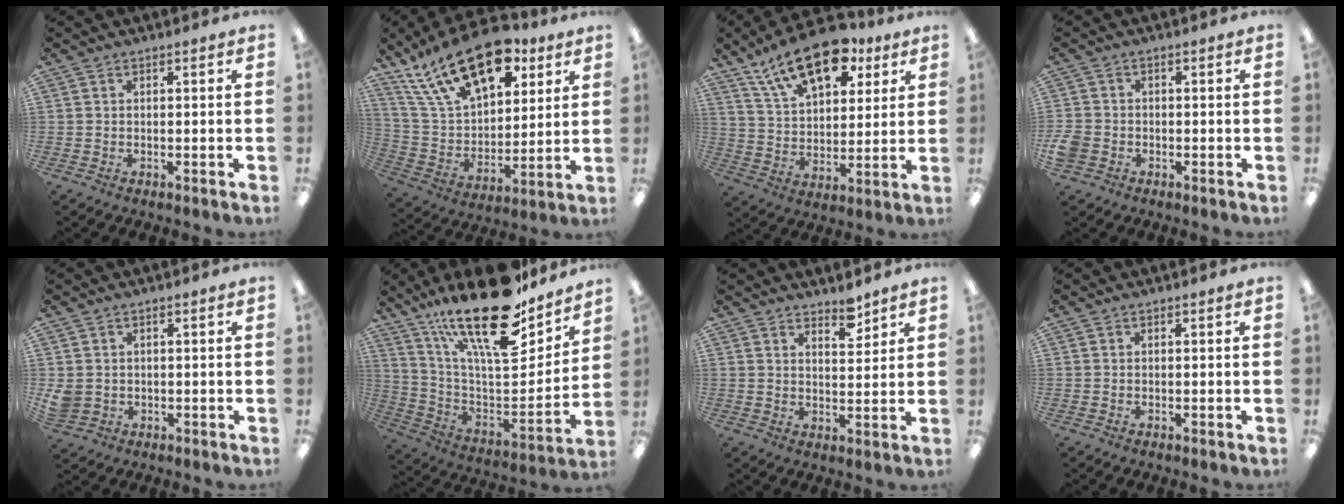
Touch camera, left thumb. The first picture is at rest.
{"total": 23.8, "force": [14.7, 12.2, 14.2], "torque": [-0.246, -0.075, 0.260]}
{"total": 18.7, "force": [12.2, 9.4, 10.7], "torque": [-0.170, -0.056, 0.215]}
{"total": 3.5, "force": [-1.3, 2.9, 1.4], "torque": [-0.026, 0.007, -0.025]}
{"total": 3.3, "force": [0.5, 3.0, 1.1], "torque": [-0.022, -0.001, 0.008]}
{"total": 26.6, "force": [18.2, 9.4, 17.0], "torque": [-0.287, -0.117, 0.310]}
{"total": 4.9, "force": [4.4, 1.6, 1.5], "torque": [0.001, -0.036, 0.073]}
{"total": 0.0}